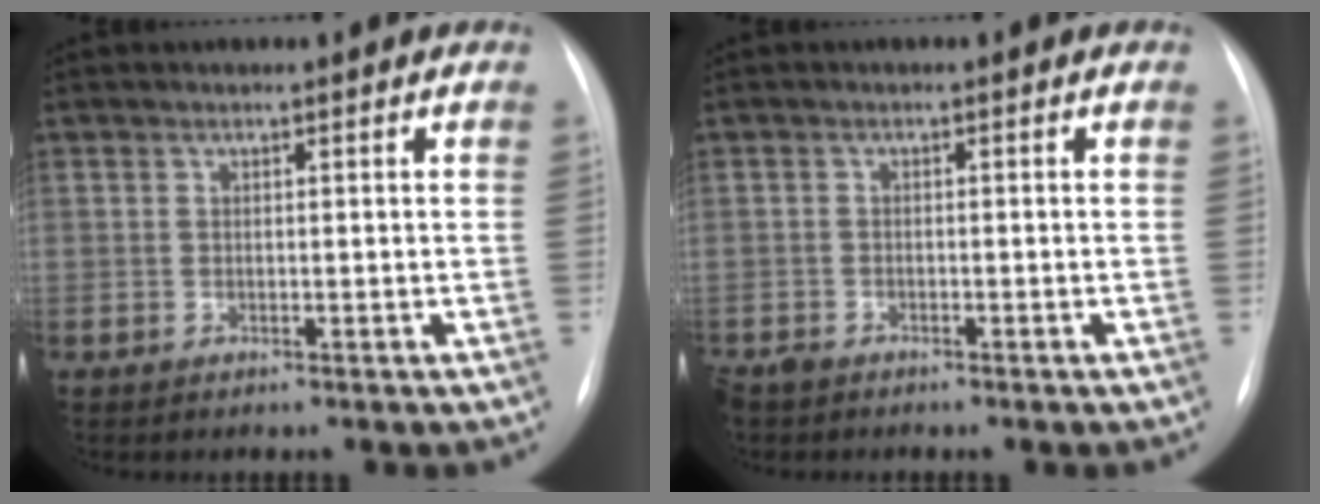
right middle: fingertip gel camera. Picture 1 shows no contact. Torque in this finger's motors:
{"motor_torque": [0.07, -0.08, 0.04, 0.04]}